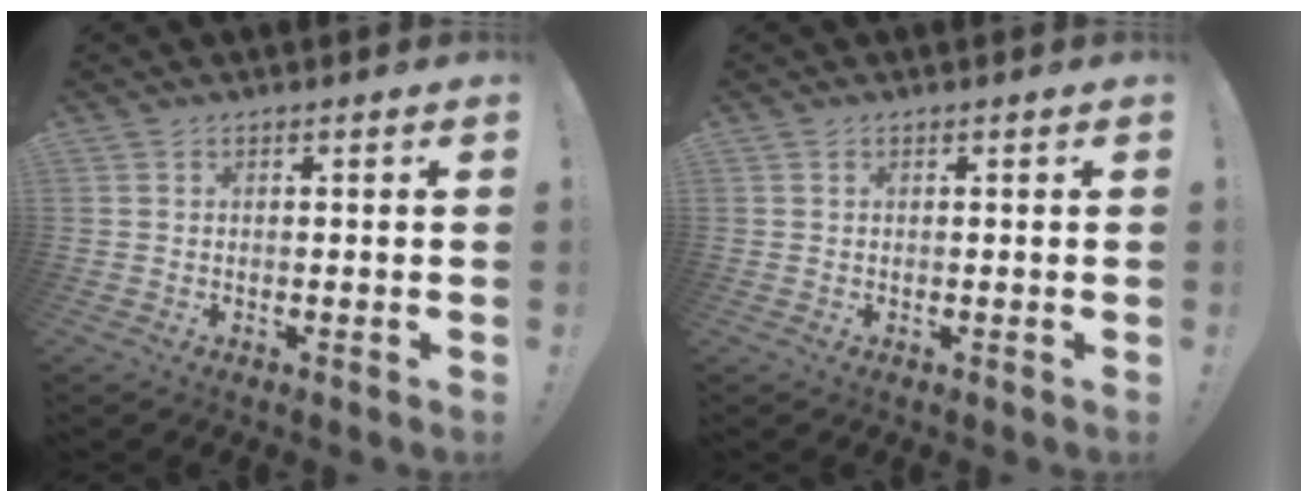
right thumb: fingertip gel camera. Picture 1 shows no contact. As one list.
[{"total": 0.5, "force": [0.2, 0.5, 0.1], "torque": [-0.001, 0.002, 0.004]}]